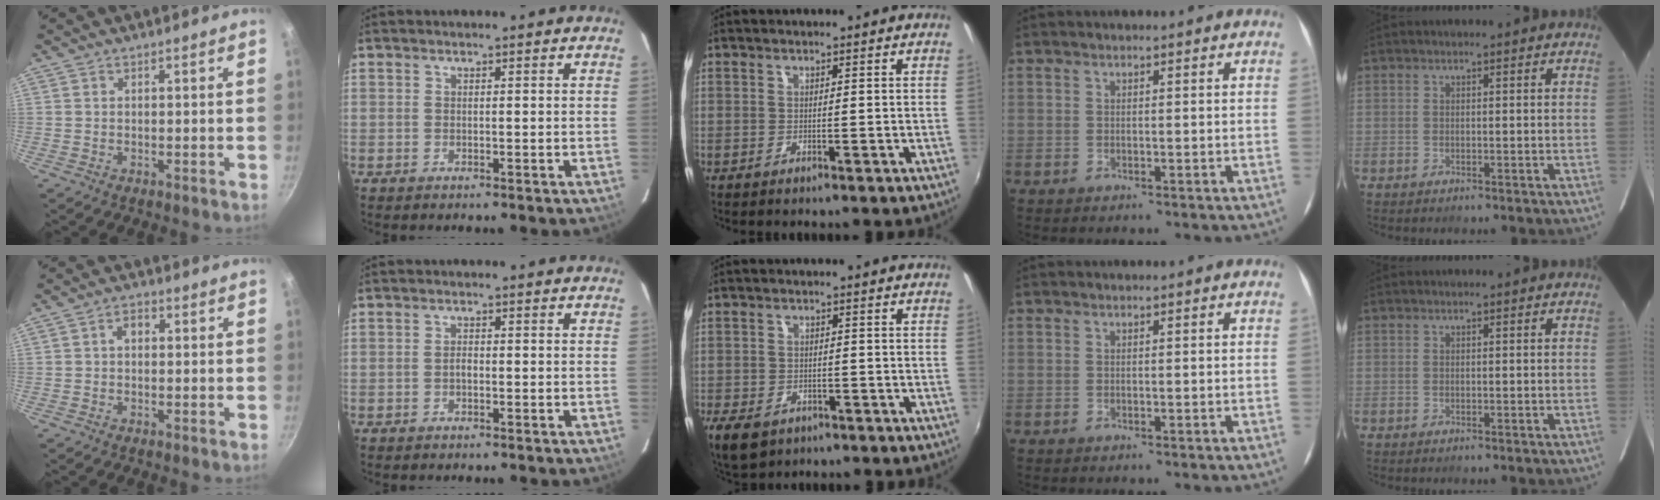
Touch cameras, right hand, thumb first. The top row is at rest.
{"thumb": {"total": 2.8, "force": [0.3, 2.0, 1.9], "torque": [-0.024, 0.010, 0.000]}, "index": {"total": 1.0, "force": [-0.4, 0.5, 0.7], "torque": [-0.013, 0.005, -0.008]}, "middle": {"total": 7.2, "force": [-4.2, 4.4, 3.9], "torque": [-0.095, -0.023, -0.070]}}